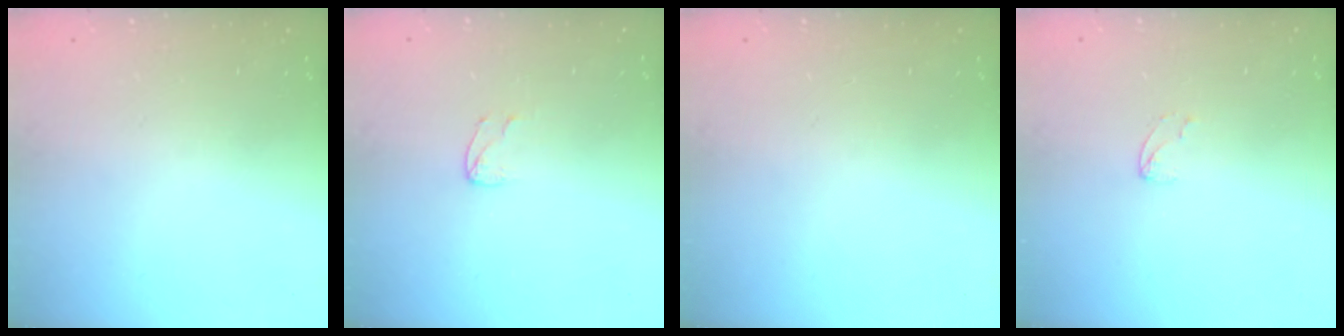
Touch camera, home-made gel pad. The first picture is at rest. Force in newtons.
{"total": 4.0, "press": 4.0, "slide": 0.3}
{"total": 0.0}
{"total": 2.8, "press": 2.8, "slide": 0.3}